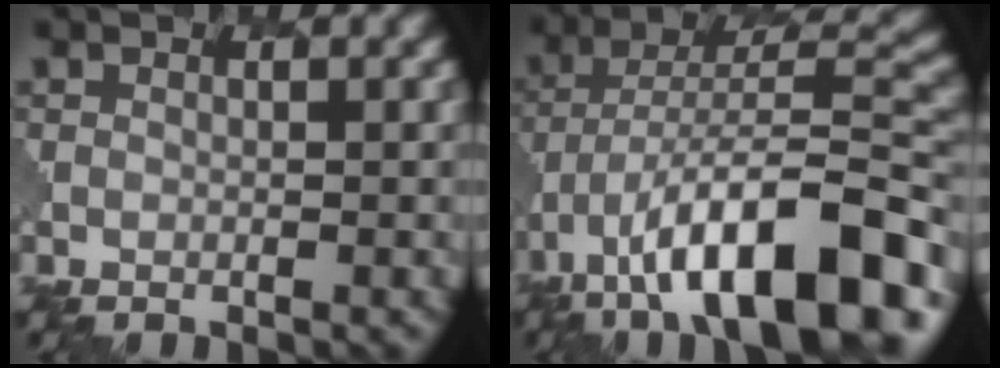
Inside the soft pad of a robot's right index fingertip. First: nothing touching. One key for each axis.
{"total": 14.6, "fx": -7.9, "fy": 4.8, "fz": 11.2, "tx": -0.176, "ty": 0.020, "tz": -0.128}